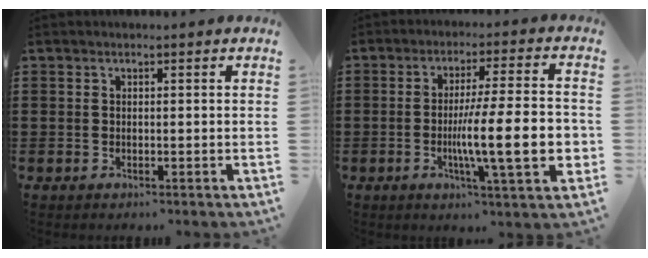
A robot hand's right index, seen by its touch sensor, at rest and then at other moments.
{"total": 14.9, "force": [-2.6, 2.5, 14.5], "torque": [-0.235, -0.018, -0.052]}